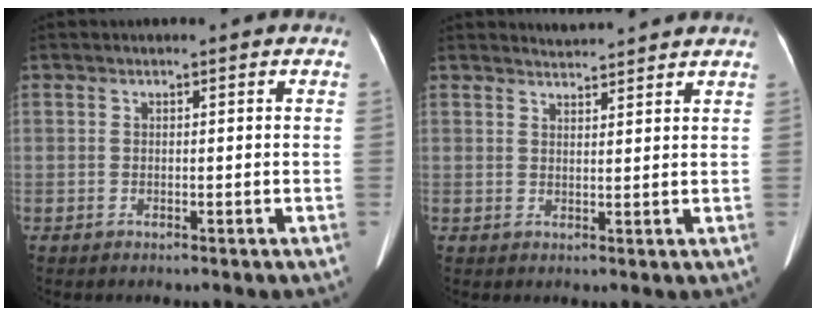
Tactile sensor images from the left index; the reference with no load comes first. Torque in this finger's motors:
{"motor_torque": [0.10, -0.16, -0.10, 0.00]}